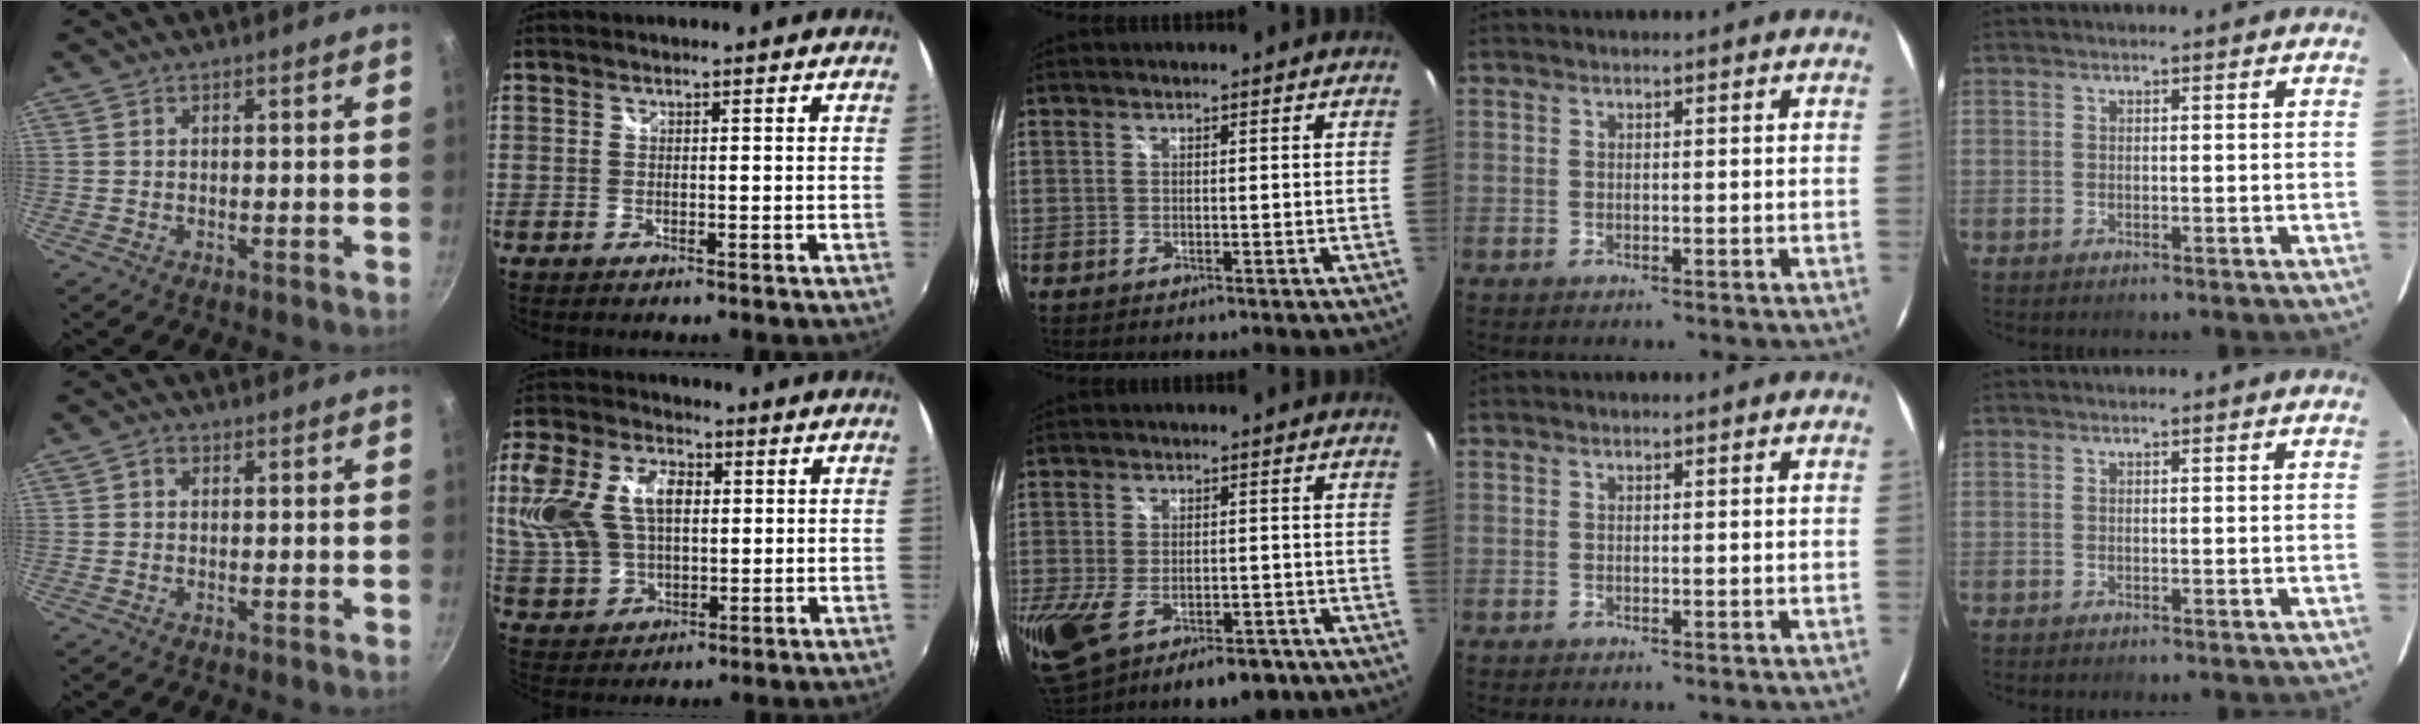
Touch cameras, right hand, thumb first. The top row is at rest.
{"thumb": {"total": 1.4, "force": [0.5, 1.0, 0.9], "torque": [-0.018, 0.005, 0.006]}, "index": {"total": 17.4, "force": [3.6, 11.3, 12.7], "torque": [-0.284, 0.030, 0.076]}, "middle": {"total": 22.8, "force": [-10.8, 13.1, 15.2], "torque": [-0.346, -0.062, -0.154]}}